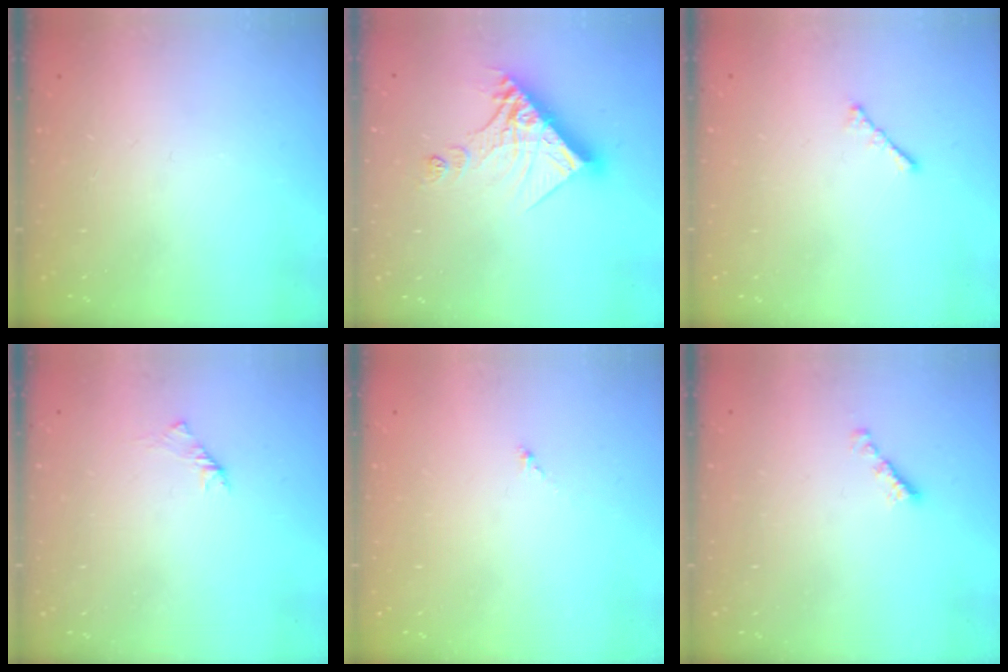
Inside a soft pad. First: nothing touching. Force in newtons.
{"total": 14.6, "press": 14.5, "slide": 1.3}
{"total": 1.7, "press": 1.6, "slide": 0.5}
{"total": 1.6, "press": 1.4, "slide": 0.6}
{"total": 0.0}
{"total": 2.1, "press": 2.0, "slide": 0.7}